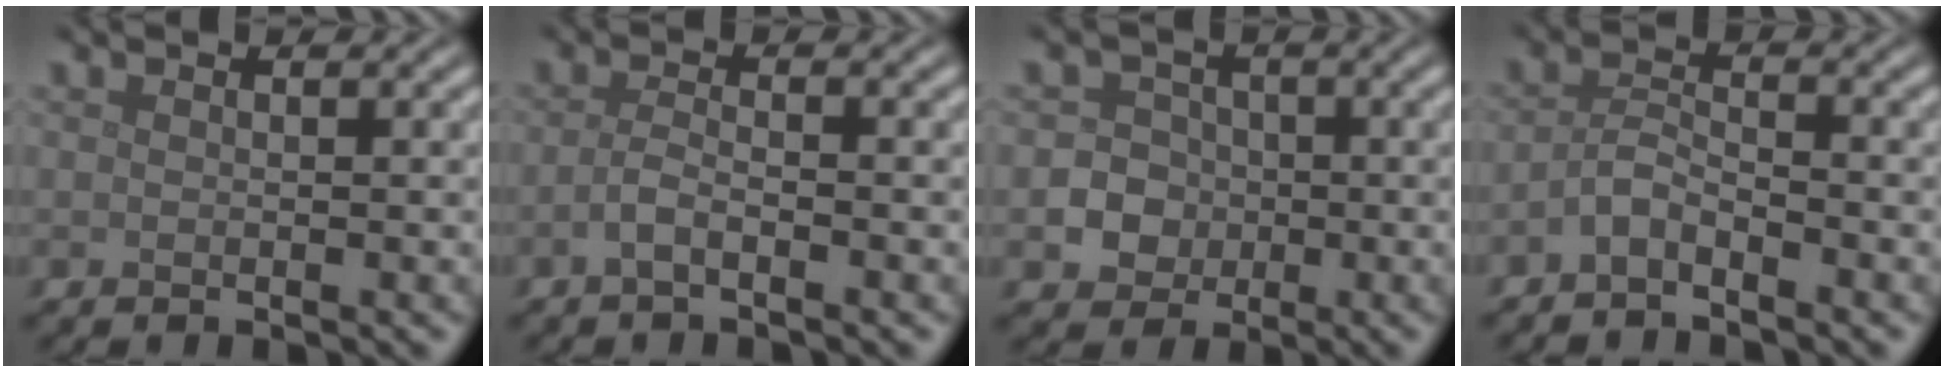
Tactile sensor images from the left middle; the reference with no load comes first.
{"total": 1.6, "force": [-0.8, 0.4, 1.3], "torque": [-0.028, 0.002, -0.022]}
{"total": 4.6, "force": [-1.0, 4.3, 1.2], "torque": [0.004, 0.013, -0.034]}
{"total": 1.9, "force": [-1.4, 0.5, 1.2], "torque": [-0.025, 0.006, -0.034]}